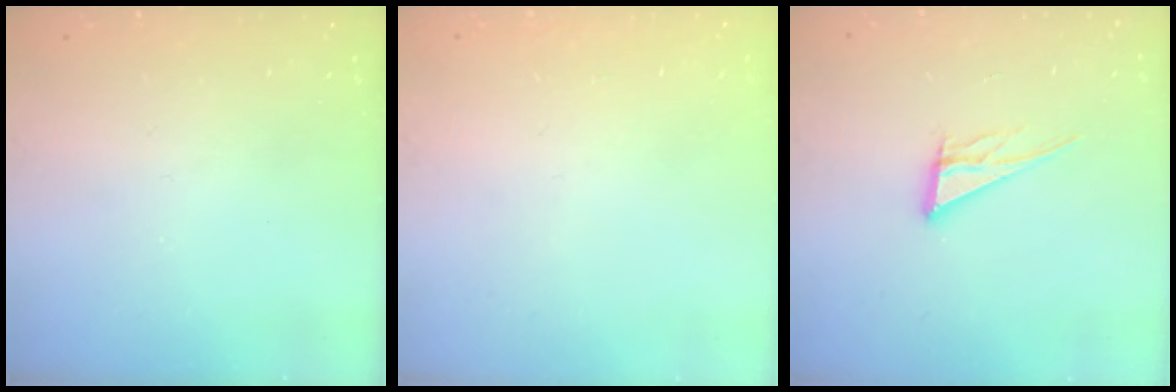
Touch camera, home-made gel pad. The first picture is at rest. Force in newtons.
{"total": 0.9, "press": 0.9, "slide": 0.0}
{"total": 9.3, "press": 9.2, "slide": 0.9}